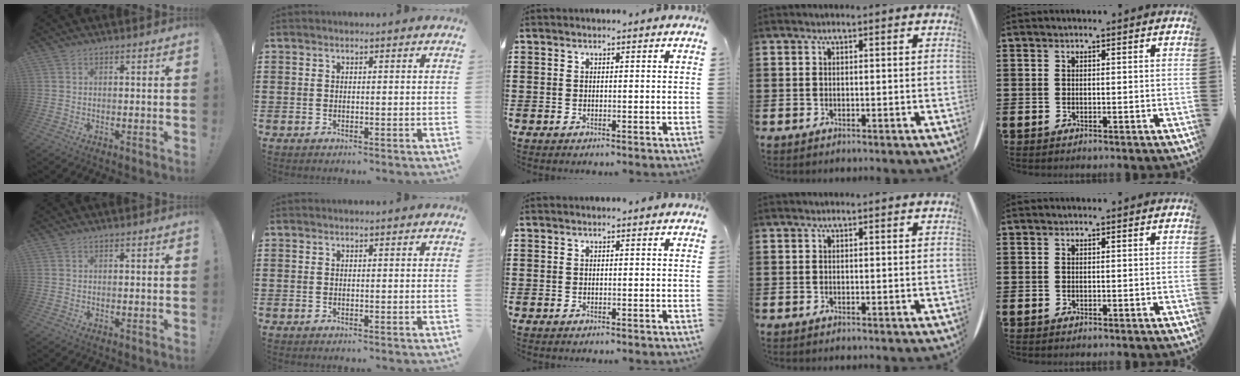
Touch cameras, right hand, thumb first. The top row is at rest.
{}